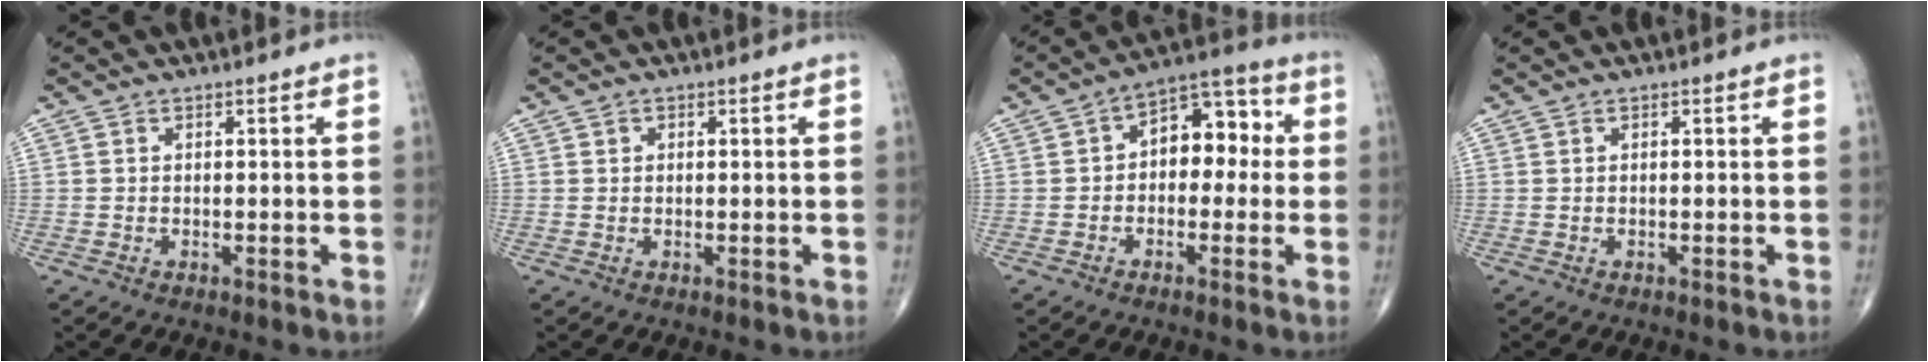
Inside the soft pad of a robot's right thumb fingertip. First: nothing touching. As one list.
[{"total": 0.7, "force": [0.2, 0.6, 0.1], "torque": [0.002, 0.001, 0.002]}, {"total": 9.9, "force": [0.5, 6.5, 7.4], "torque": [-0.063, 0.037, -0.009]}, {"total": 0.0}]